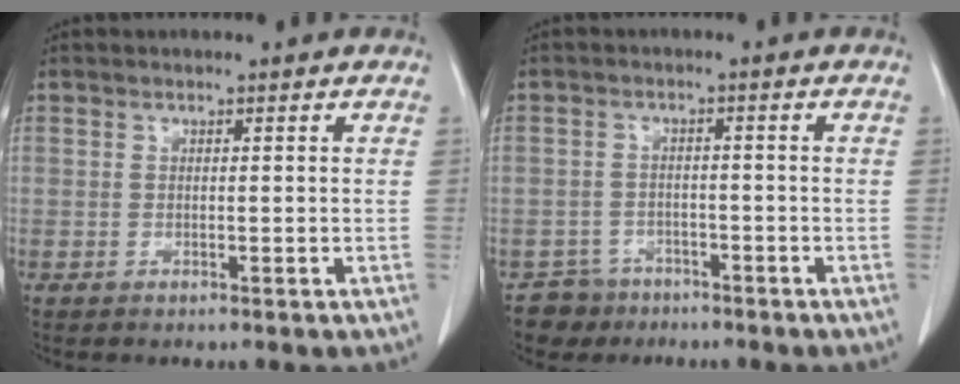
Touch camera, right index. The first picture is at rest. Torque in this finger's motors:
{"motor_torque": [-0.35, -0.03, -1.05, -0.17]}